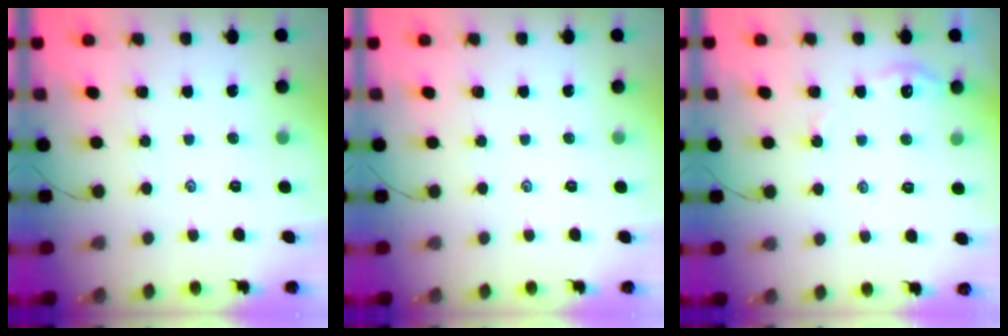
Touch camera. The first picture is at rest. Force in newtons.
{"total": 0.0}
{"total": 3.3, "press": 3.2, "slide": 0.3}